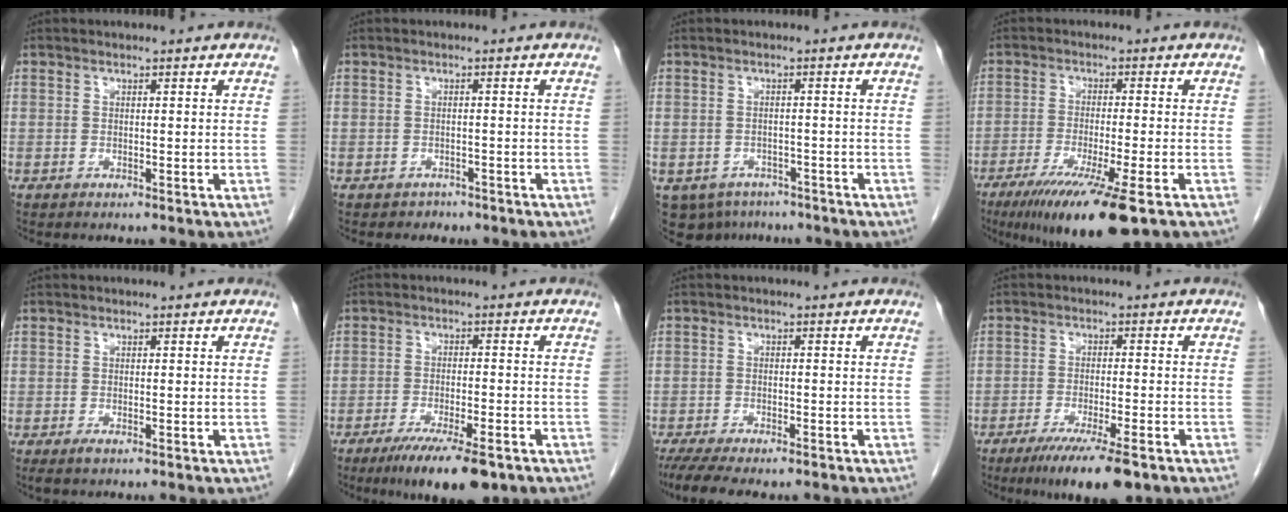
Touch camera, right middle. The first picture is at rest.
{"total": 1.6, "force": [-1.2, 1.1, -0.1], "torque": [-0.009, 0.004, -0.019]}
{"total": 7.8, "force": [-5.3, 5.5, 1.8], "torque": [-0.036, -0.002, -0.068]}
{"total": 12.9, "force": [-8.1, 0.6, 10.1], "torque": [-0.164, -0.037, -0.130]}
{"total": 0.8, "force": [-0.6, 0.2, 0.6], "torque": [-0.013, -0.003, -0.007]}
{"total": 10.4, "force": [-7.2, 2.0, 7.3], "torque": [-0.110, -0.019, -0.109]}
{"total": 9.3, "force": [-7.5, 2.3, 4.9], "torque": [-0.076, -0.009, -0.115]}
{"total": 9.6, "force": [-6.6, 1.2, 6.9], "torque": [-0.104, -0.020, -0.101]}